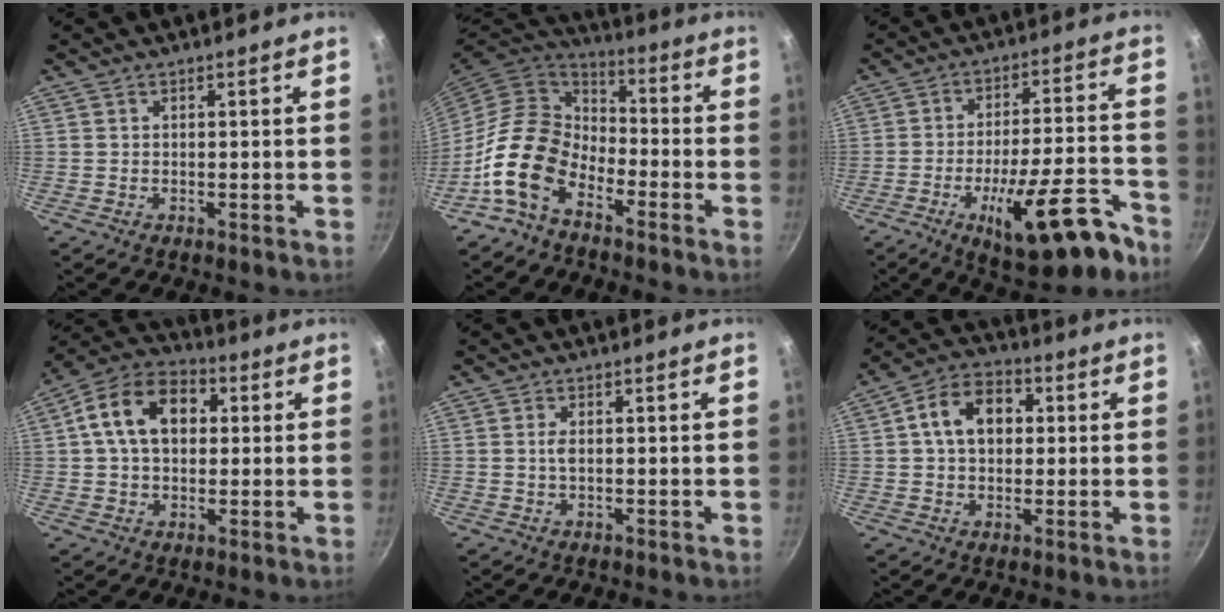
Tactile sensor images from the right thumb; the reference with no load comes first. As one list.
[{"total": 13.7, "force": [-7.1, 8.8, 7.7], "torque": [-0.111, 0.057, -0.158]}, {"total": 19.0, "force": [-10.1, 6.3, 14.9], "torque": [-0.189, 0.059, -0.140]}, {"total": 14.1, "force": [2.7, 9.9, 9.7], "torque": [-0.137, 0.024, 0.027]}, {"total": 1.5, "force": [0.1, 0.6, 1.3], "torque": [-0.028, 0.001, 0.000]}, {"total": 10.9, "force": [1.8, 7.8, 7.4], "torque": [-0.093, 0.022, 0.015]}]